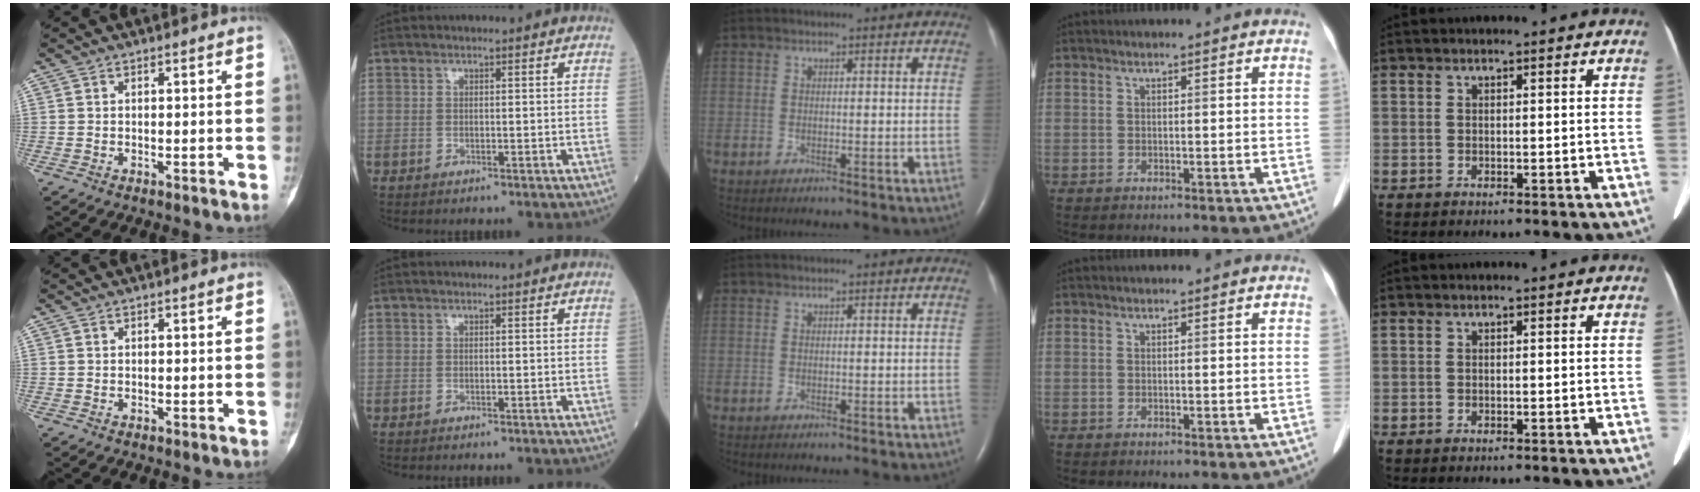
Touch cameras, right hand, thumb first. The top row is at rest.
{}